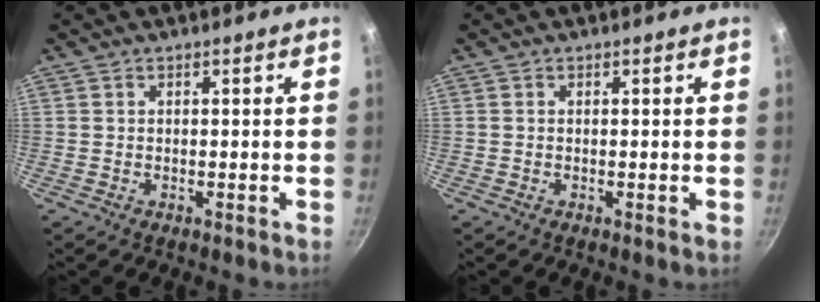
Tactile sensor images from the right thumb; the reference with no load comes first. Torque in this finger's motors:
{"motor_torque": [-0.41, -0.15, 0.36, -0.10, 0.01]}